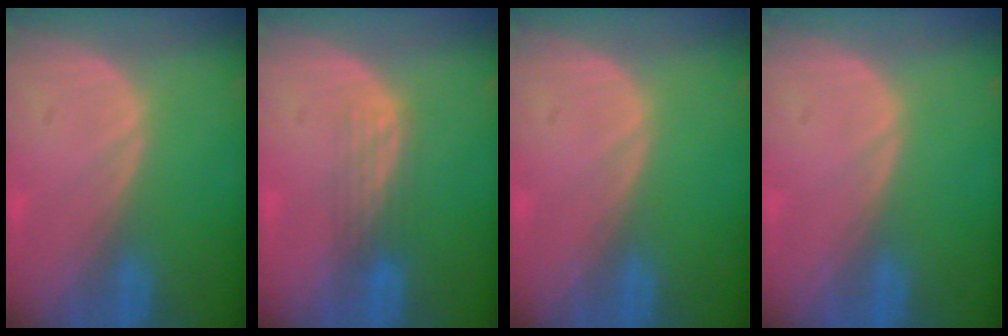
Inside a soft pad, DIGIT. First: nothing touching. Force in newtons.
{"total": 2.9, "press": 2.7, "slide": 1.2}
{"total": 0.0}
{"total": 0.0}